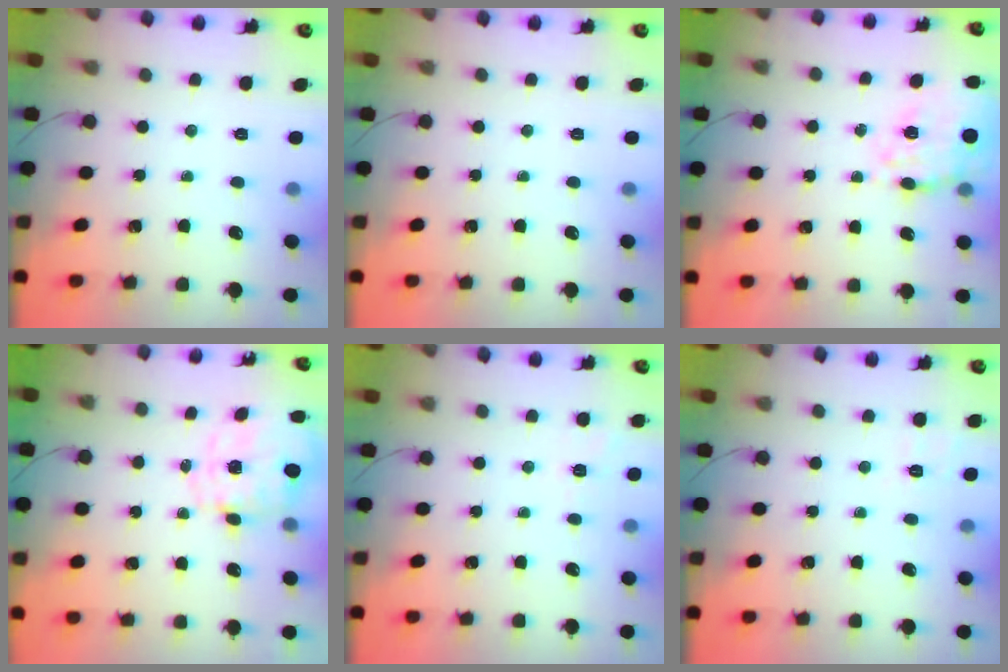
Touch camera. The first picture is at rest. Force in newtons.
{"total": 0.0}
{"total": 19.5, "press": 19.1, "slide": 3.6}
{"total": 2.5, "press": 2.3, "slide": 1.0}
{"total": 2.3, "press": 1.8, "slide": 1.4}
{"total": 2.8, "press": 2.3, "slide": 1.7}